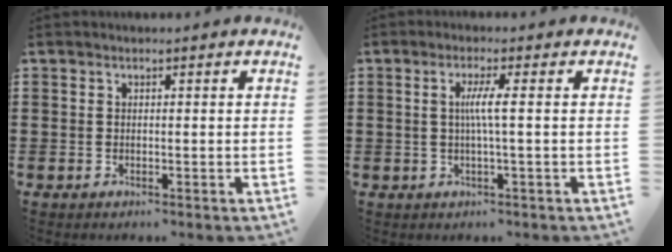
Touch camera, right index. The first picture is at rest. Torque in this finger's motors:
{"motor_torque": [0.97, -0.05, 0.44, 0.17]}